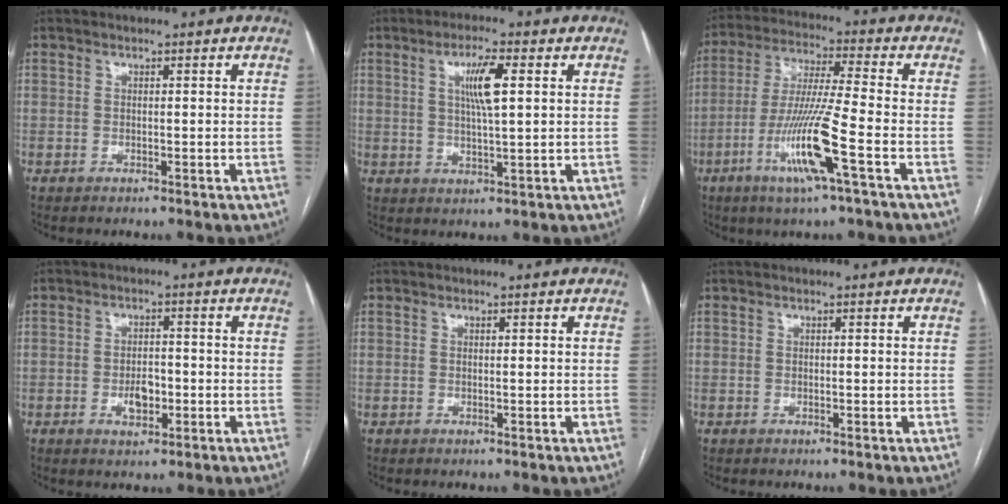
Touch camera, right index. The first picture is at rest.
{"total": 6.3, "force": [1.8, 0.7, 5.9], "torque": [-0.109, 0.003, 0.033]}
{"total": 12.7, "force": [-5.0, -0.7, 11.6], "torque": [-0.233, -0.017, -0.100]}
{"total": 3.8, "force": [-1.1, 2.0, 3.1], "torque": [-0.051, 0.003, -0.015]}
{"total": 0.0}
{"total": 0.0}